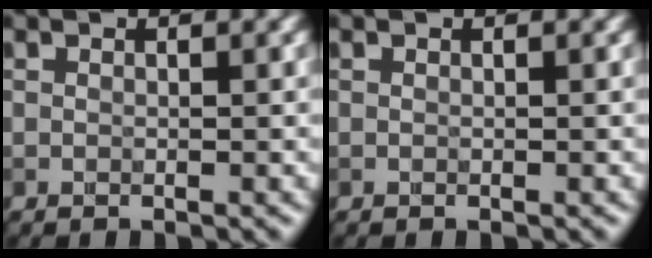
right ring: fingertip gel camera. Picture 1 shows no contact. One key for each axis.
{"total": 0.0}